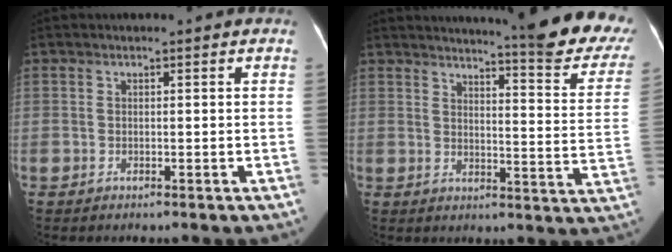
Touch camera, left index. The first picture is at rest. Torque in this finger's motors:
{"motor_torque": [0.94, -1.20, 0.15, 0.11]}